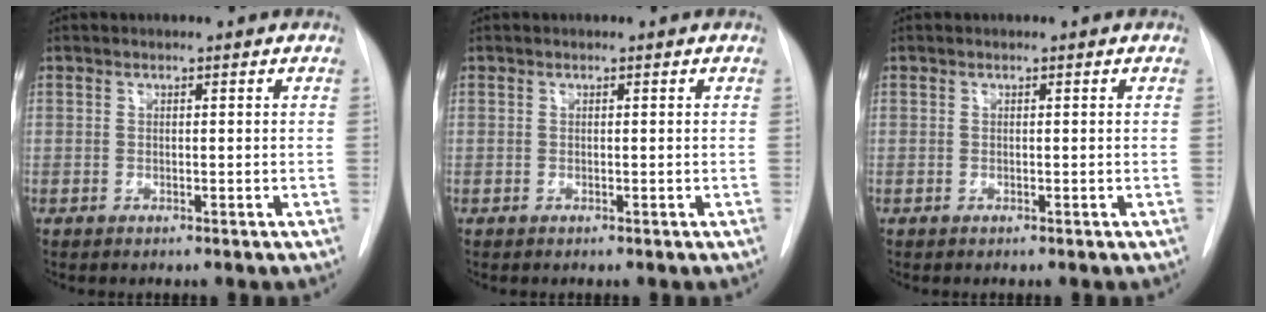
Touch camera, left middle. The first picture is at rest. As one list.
[{"total": 0.0}, {"total": 0.0}]